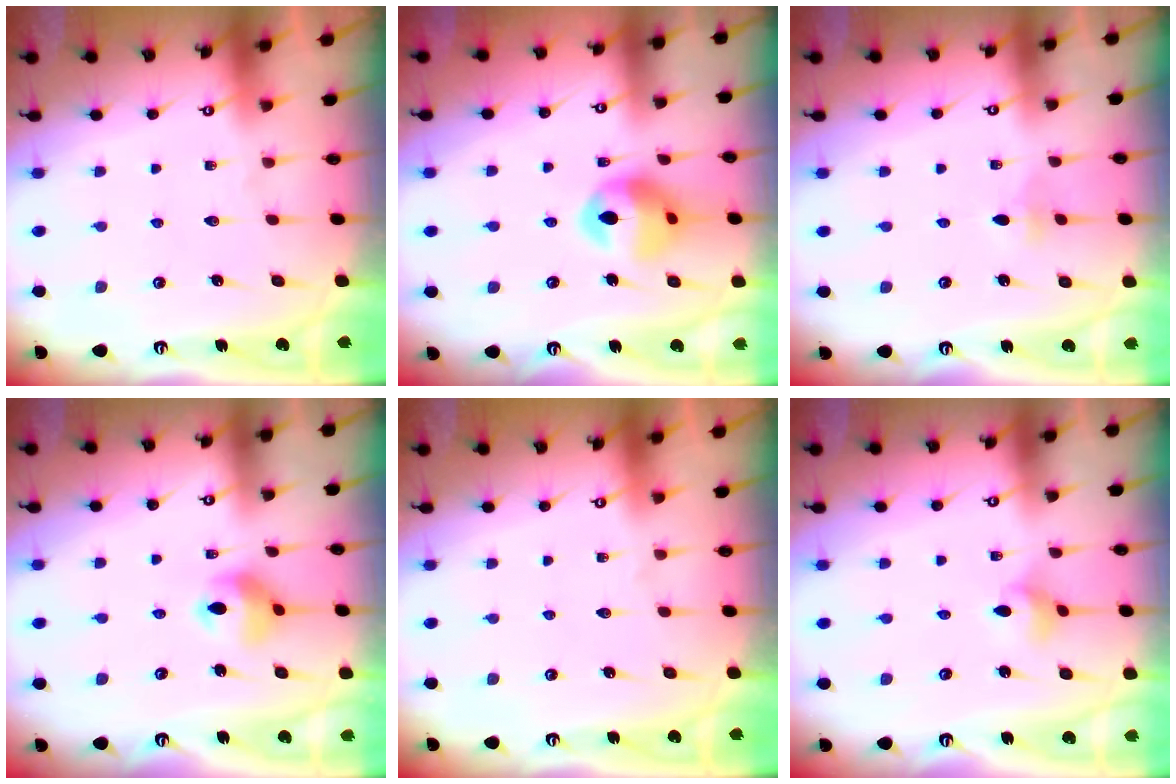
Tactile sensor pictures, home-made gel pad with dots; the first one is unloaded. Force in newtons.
{"total": 12.1, "press": 12.1, "slide": 1.2}
{"total": 2.4, "press": 2.3, "slide": 0.7}
{"total": 10.0, "press": 9.4, "slide": 3.4}
{"total": 0.0}
{"total": 2.9, "press": 2.9, "slide": 0.5}